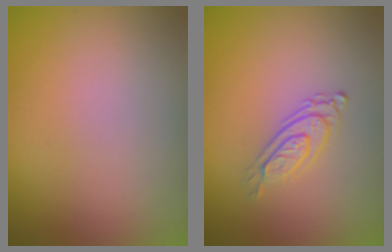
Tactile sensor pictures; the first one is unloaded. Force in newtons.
{"total": 2.7, "press": 2.0, "slide": 1.8}